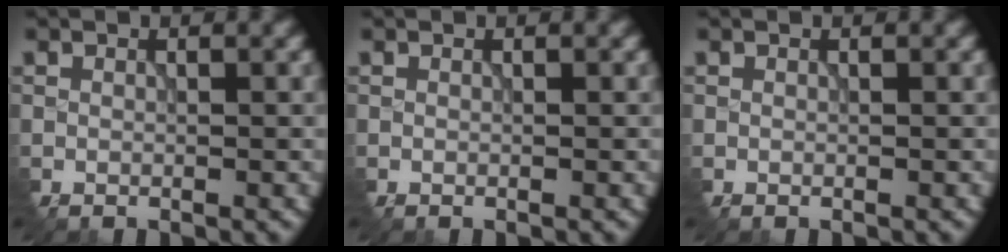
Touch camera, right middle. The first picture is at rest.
{"total": 0.0}
{"total": 0.0}